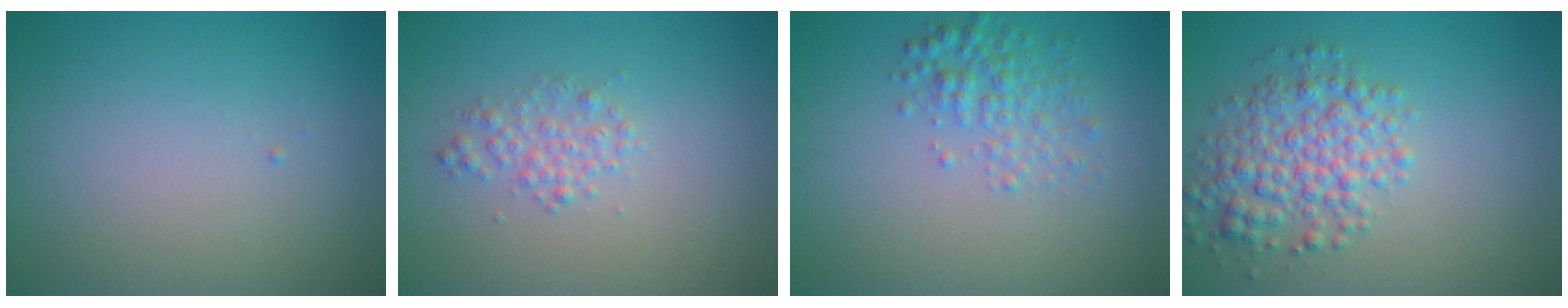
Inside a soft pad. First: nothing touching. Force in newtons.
{"total": 1.9, "press": 1.9, "slide": 0.0}
{"total": 2.7, "press": 2.7, "slide": 0.1}
{"total": 4.8, "press": 4.8, "slide": 0.1}